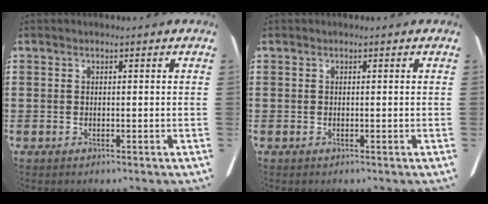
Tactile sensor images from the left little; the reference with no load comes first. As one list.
[{"total": 0.0}]